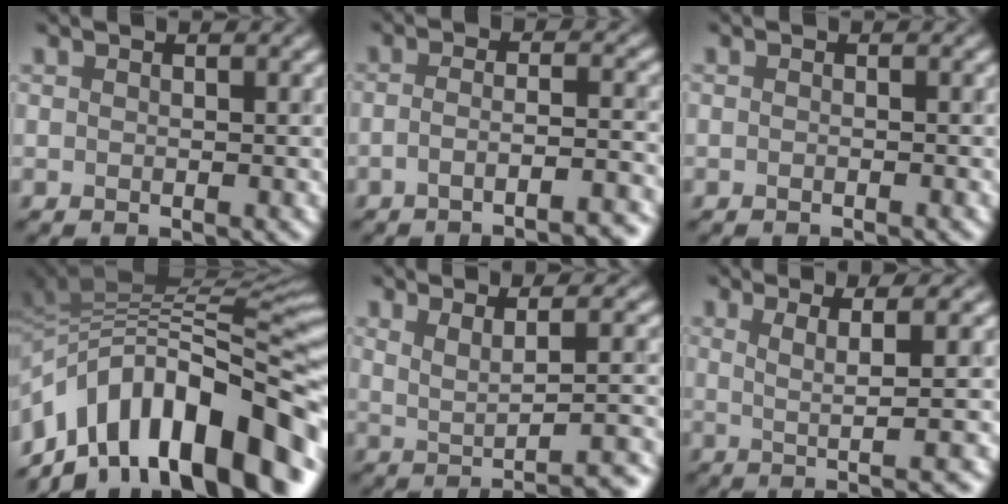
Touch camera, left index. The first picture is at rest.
{"total": 6.5, "force": [-4.6, 1.3, 4.3], "torque": [-0.052, 0.013, -0.051]}
{"total": 0.5, "force": [-0.5, 0.0, 0.1], "torque": [0.000, -0.010, -0.009]}
{"total": 14.3, "force": [-6.8, 6.3, 10.8], "torque": [-0.171, 0.023, -0.111]}
{"total": 5.7, "force": [0.5, 2.2, 5.2], "torque": [-0.033, 0.018, 0.018]}
{"total": 3.6, "force": [0.7, 0.0, 3.6], "torque": [-0.069, 0.008, 0.030]}